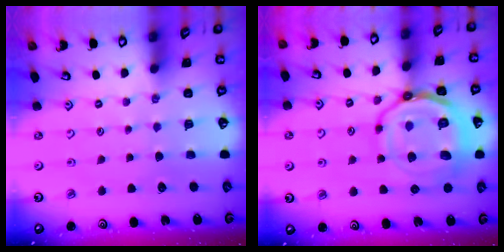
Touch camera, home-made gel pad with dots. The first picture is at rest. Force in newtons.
{"total": 17.7, "press": 17.6, "slide": 1.8}